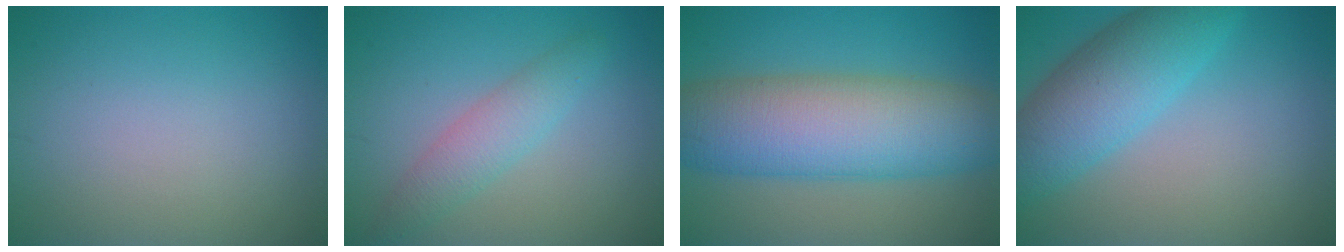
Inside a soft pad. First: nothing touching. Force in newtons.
{"total": 2.9, "press": 2.9, "slide": 0.1}
{"total": 11.2, "press": 11.2, "slide": 0.4}
{"total": 7.0, "press": 7.0, "slide": 0.3}